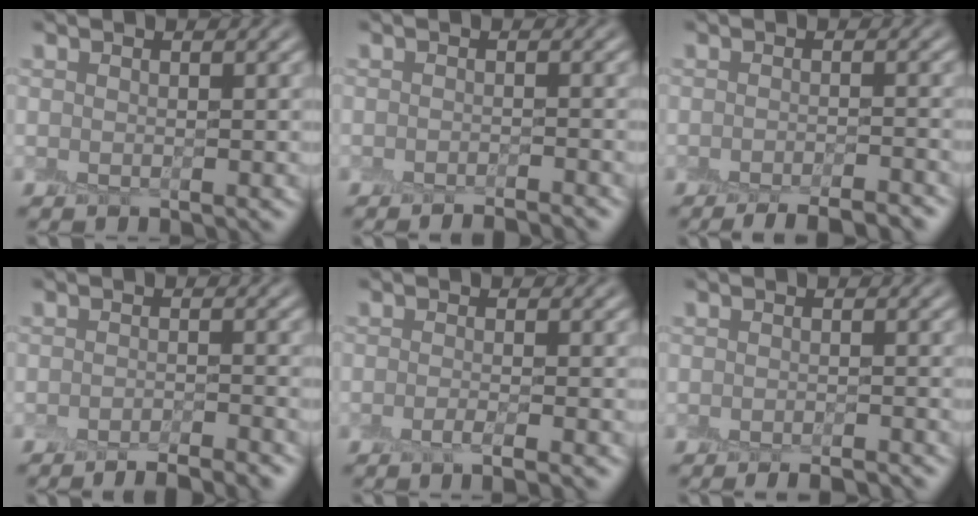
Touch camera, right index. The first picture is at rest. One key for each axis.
{"total": 2.5, "fx": -2.3, "fy": 0.1, "fz": 0.9, "tx": -0.011, "ty": 0.002, "tz": -0.028}
{"total": 4.9, "fx": -4.2, "fy": 0.9, "fz": 2.2, "tx": -0.030, "ty": 0.000, "tz": -0.053}
{"total": 3.9, "fx": -3.5, "fy": 0.4, "fz": 1.7, "tx": -0.027, "ty": 0.002, "tz": -0.048}
{"total": 1.6, "fx": -1.0, "fy": 0.1, "fz": 1.3, "tx": -0.019, "ty": 0.000, "tz": -0.022}
{"total": 2.1, "fx": -1.8, "fy": 0.2, "fz": 0.9, "tx": -0.011, "ty": 0.000, "tz": -0.020}